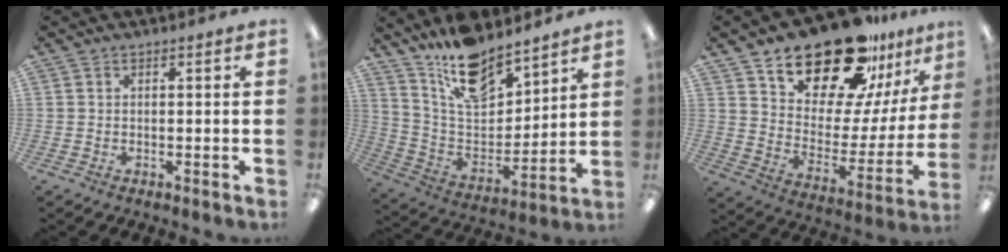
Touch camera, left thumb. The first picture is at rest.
{"total": 16.1, "force": [12.9, 6.5, 7.0], "torque": [-0.136, -0.078, 0.233]}
{"total": 22.9, "force": [19.1, 8.7, 9.3], "torque": [-0.157, -0.132, 0.333]}